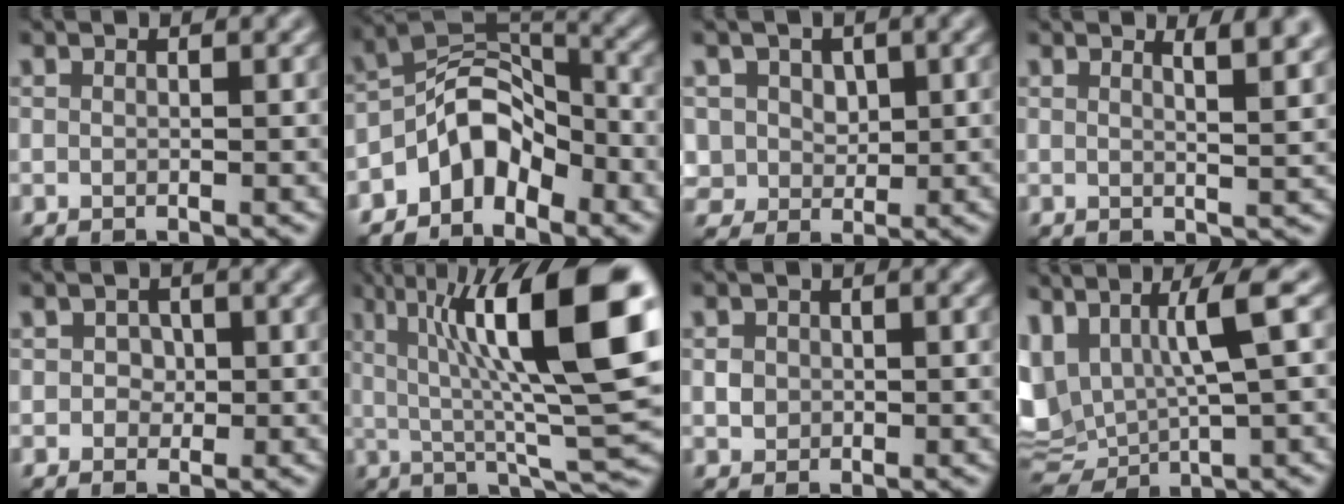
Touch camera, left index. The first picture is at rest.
{"total": 5.7, "force": [-3.5, 3.1, 3.2], "torque": [-0.041, 0.018, -0.070]}
{"total": 3.9, "force": [1.5, 3.3, 1.5], "torque": [-0.038, 0.003, 0.028]}
{"total": 3.7, "force": [2.4, 1.2, 2.6], "torque": [-0.020, 0.008, 0.025]}
{"total": 1.6, "force": [0.0, 1.4, 0.7], "torque": [-0.006, 0.002, -0.004]}
{"total": 14.4, "force": [3.7, 3.0, 13.6], "torque": [-0.194, 0.022, 0.057]}
{"total": 1.2, "force": [-0.1, 1.1, 0.3], "torque": [-0.004, 0.000, -0.001]}
{"total": 7.1, "force": [2.3, 2.4, 6.3], "torque": [-0.135, 0.003, 0.048]}